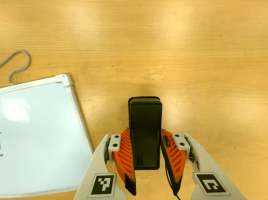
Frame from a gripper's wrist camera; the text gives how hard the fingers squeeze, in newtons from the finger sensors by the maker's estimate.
{"total": 5.5, "left": 4.1, "right": 6.8}